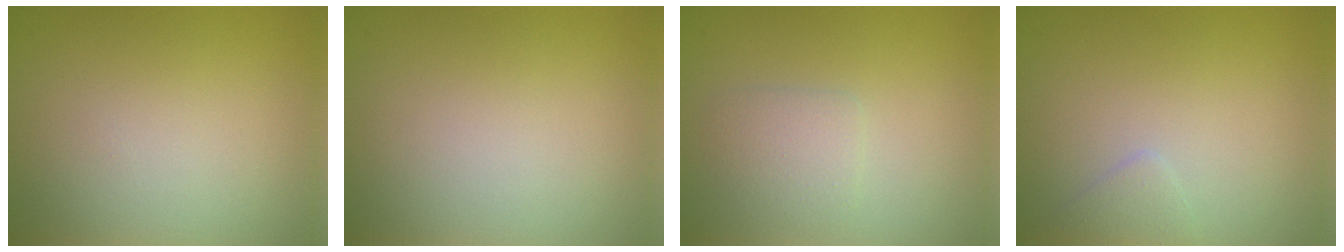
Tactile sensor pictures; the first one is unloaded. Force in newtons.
{"total": 0.0}
{"total": 1.9, "press": 1.9, "slide": 0.0}
{"total": 1.1, "press": 1.1, "slide": 0.1}